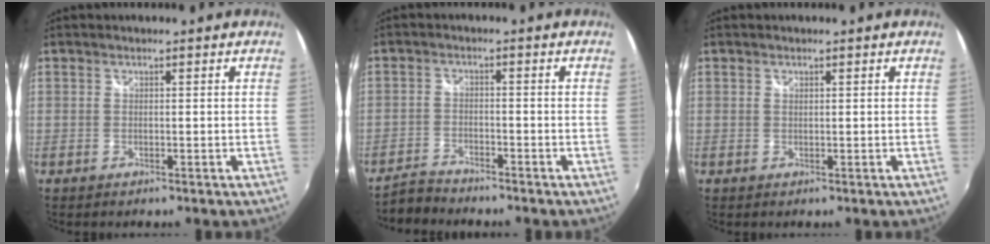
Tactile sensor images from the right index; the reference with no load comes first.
{"total": 4.5, "force": [-4.3, 1.0, 0.7], "torque": [-0.032, -0.002, -0.084]}
{"total": 0.6, "force": [0.4, 0.3, 0.2], "torque": [-0.003, 0.001, 0.007]}